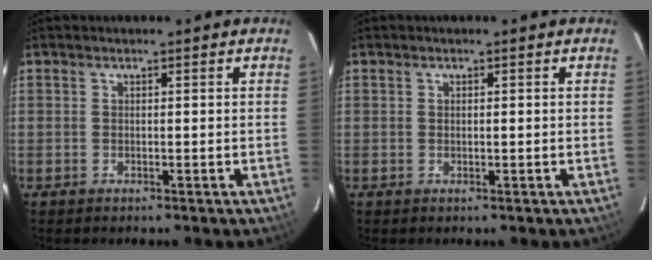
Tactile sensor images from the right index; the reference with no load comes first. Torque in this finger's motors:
{"motor_torque": [-0.38, -0.07, -0.04, -0.01]}